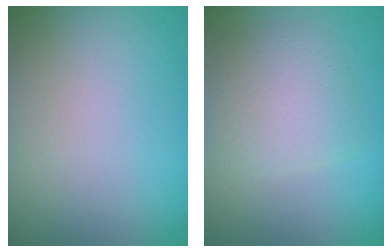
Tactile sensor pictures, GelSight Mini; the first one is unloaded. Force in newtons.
{"total": 3.5, "press": 3.5, "slide": 0.1}